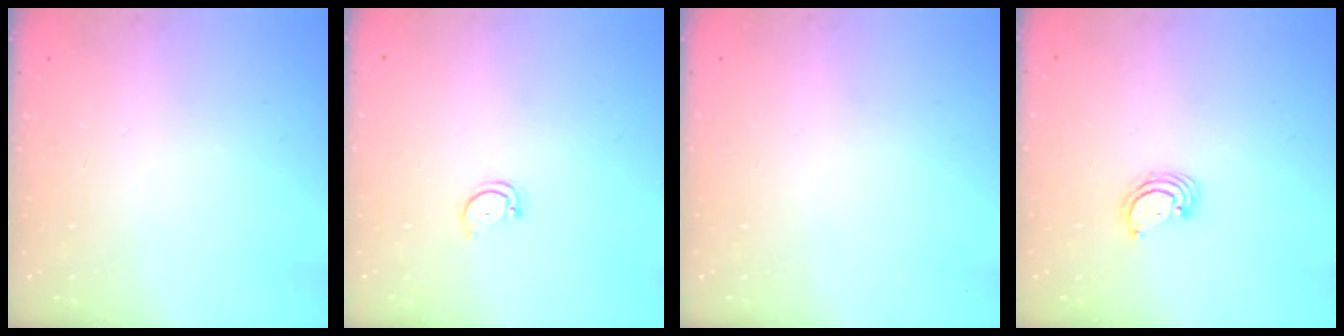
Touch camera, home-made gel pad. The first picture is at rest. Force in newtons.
{"total": 2.9, "press": 2.9, "slide": 0.4}
{"total": 0.0}
{"total": 3.3, "press": 3.3, "slide": 0.3}